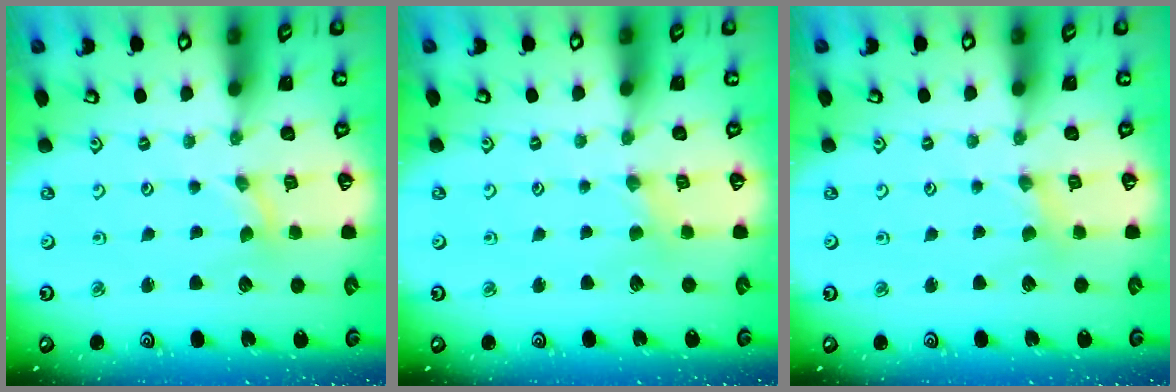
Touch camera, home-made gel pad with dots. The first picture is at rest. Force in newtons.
{"total": 1.5, "press": 1.4, "slide": 0.3}
{"total": 1.5, "press": 1.5, "slide": 0.2}